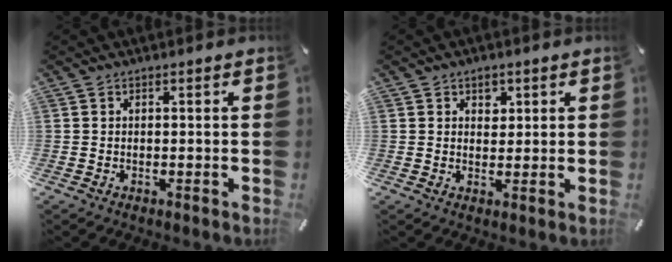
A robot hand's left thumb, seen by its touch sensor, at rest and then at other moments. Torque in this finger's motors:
{"motor_torque": [0.11, -0.38, -0.07, 0.07, 0.00]}